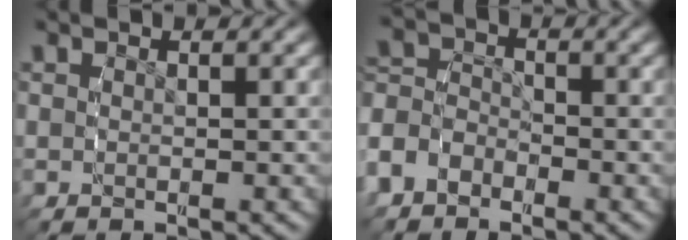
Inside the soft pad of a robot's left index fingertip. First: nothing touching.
{"total": 4.8, "force": [-2.1, 4.1, 1.6], "torque": [-0.043, -0.020, -0.034]}